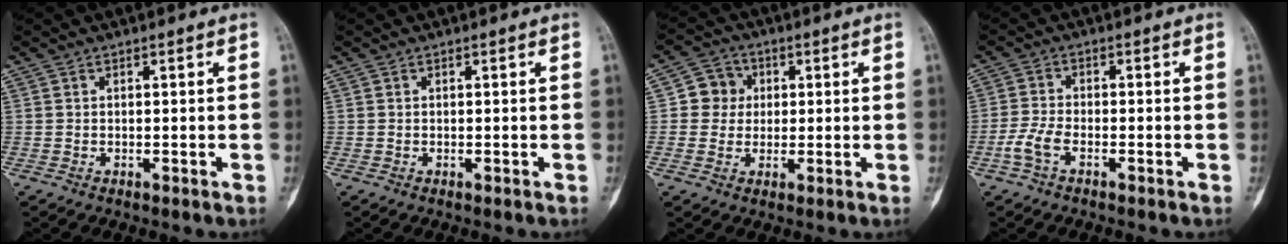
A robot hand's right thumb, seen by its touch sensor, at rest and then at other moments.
{"total": 0.0}
{"total": 5.9, "force": [0.7, 5.6, 1.7], "torque": [0.006, 0.008, 0.003]}
{"total": 4.1, "force": [-2.0, 1.8, 3.1], "torque": [-0.076, 0.011, -0.046]}